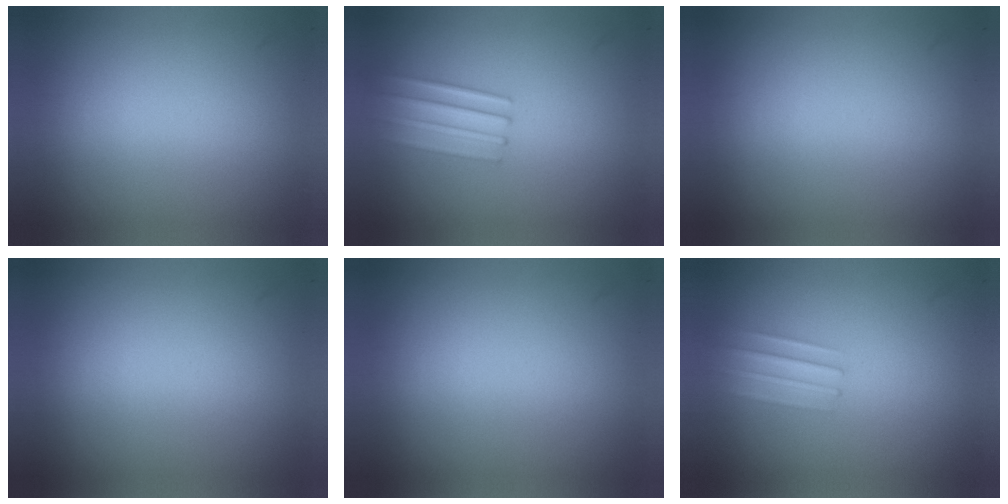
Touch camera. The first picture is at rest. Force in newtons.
{"total": 2.1}
{"total": 0.0}
{"total": 0.0}
{"total": 1.1}
{"total": 1.9}